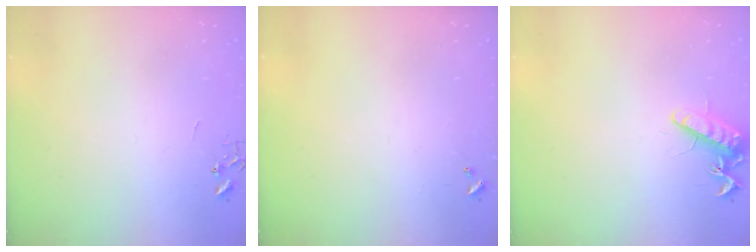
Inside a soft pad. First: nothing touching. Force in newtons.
{"total": 0.0}
{"total": 11.9, "press": 11.8, "slide": 1.3}